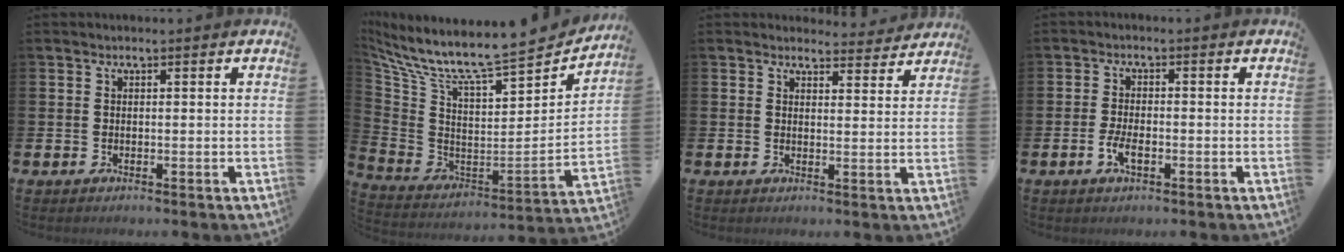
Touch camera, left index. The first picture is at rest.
{"total": 9.6, "force": [8.3, 1.7, 4.6], "torque": [-0.118, -0.072, 0.130]}
{"total": 3.3, "force": [3.2, 0.8, 0.0], "torque": [0.003, -0.020, 0.056]}
{"total": 2.7, "force": [-0.9, 1.1, 2.3], "torque": [-0.037, -0.001, -0.015]}